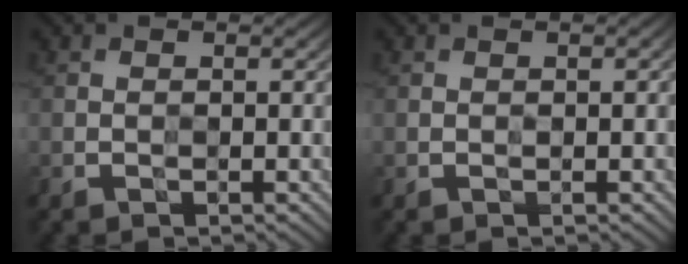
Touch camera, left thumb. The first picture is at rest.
{"total": 0.7, "force": [0.2, 0.0, 0.7], "torque": [-0.012, 0.001, 0.002]}